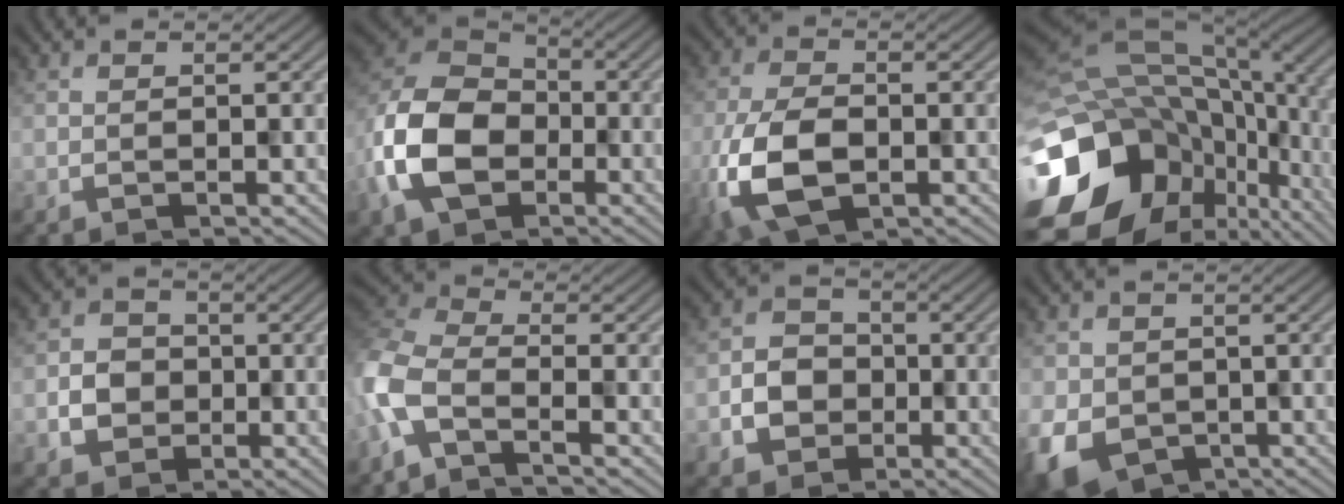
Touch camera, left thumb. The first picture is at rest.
{"total": 13.0, "force": [-4.2, 9.1, 8.4], "torque": [-0.214, -0.018, -0.094]}
{"total": 10.1, "force": [-3.7, 5.6, 7.6], "torque": [-0.178, -0.020, -0.072]}
{"total": 18.9, "force": [-6.1, 14.7, 10.3], "torque": [-0.240, -0.013, -0.072]}
{"total": 3.4, "force": [-0.7, 3.2, 0.8], "torque": [-0.009, -0.001, -0.017]}
{"total": 7.0, "force": [-3.9, 2.9, 5.1], "torque": [-0.126, -0.003, -0.100]}
{"total": 4.5, "force": [-1.4, 4.0, 1.5], "torque": [-0.026, 0.001, -0.033]}
{"total": 7.4, "force": [-2.7, 6.0, 3.5], "torque": [-0.082, -0.037, -0.037]}